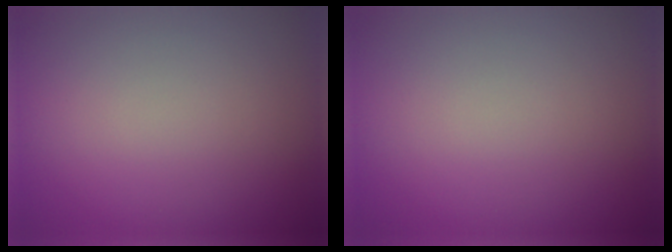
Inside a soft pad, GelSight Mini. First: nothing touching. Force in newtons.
{"total": 0.0}